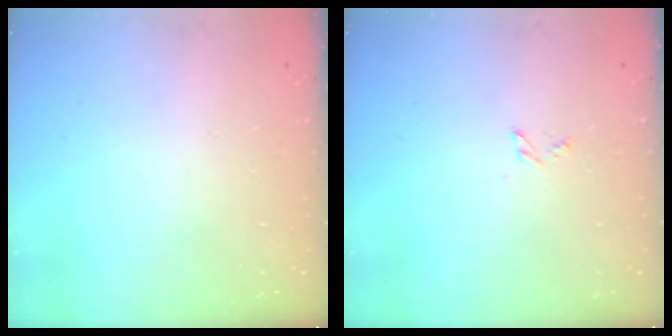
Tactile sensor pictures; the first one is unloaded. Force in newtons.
{"total": 2.4, "press": 2.3, "slide": 0.3}